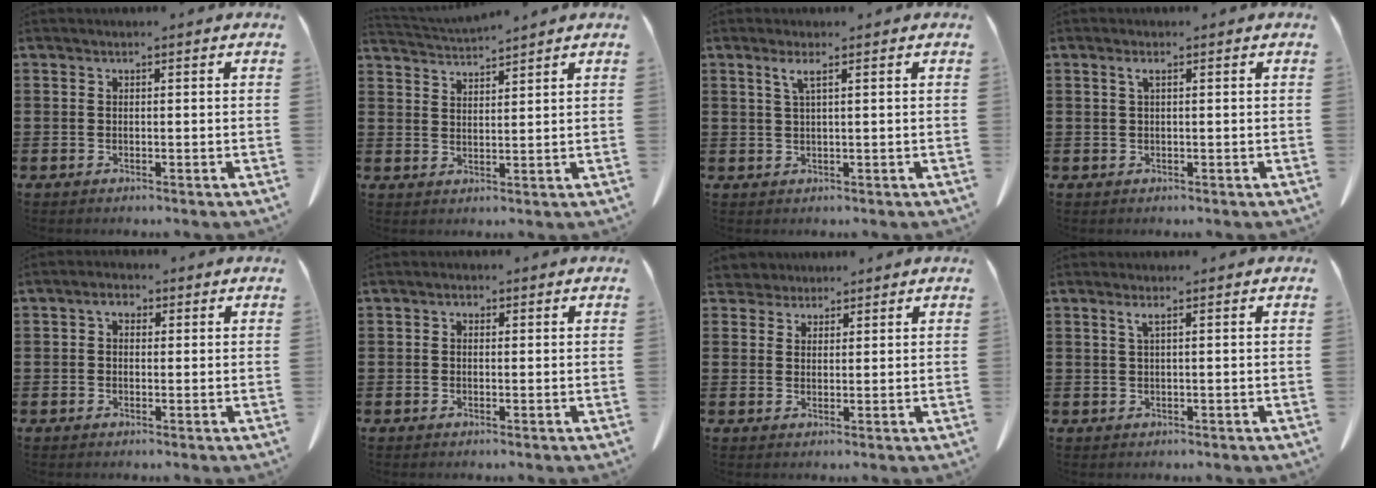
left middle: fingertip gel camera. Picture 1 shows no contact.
{"total": 3.0, "force": [2.9, -0.4, 0.4], "torque": [-0.017, -0.014, 0.052]}
{"total": 2.0, "force": [0.8, -0.1, 1.8], "torque": [-0.037, -0.001, 0.014]}
{"total": 1.2, "force": [0.4, 0.2, 1.2], "torque": [-0.024, 0.001, 0.006]}
{"total": 2.1, "force": [0.6, 1.3, 1.5], "torque": [-0.034, 0.009, 0.009]}
{"total": 1.1, "force": [0.1, 0.8, 0.8], "torque": [-0.017, 0.007, 0.000]}
{"total": 2.7, "force": [2.5, 1.2, 0.1], "torque": [-0.011, 0.002, 0.048]}
{"total": 1.2, "force": [0.5, -0.1, 1.1], "torque": [-0.023, -0.001, 0.009]}